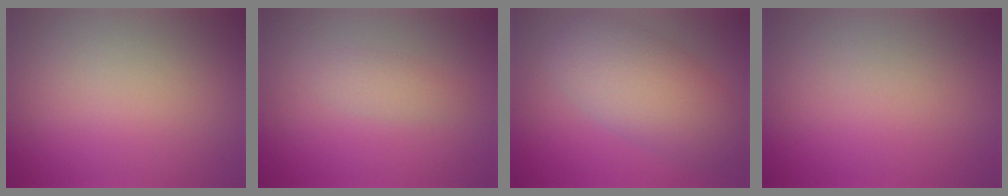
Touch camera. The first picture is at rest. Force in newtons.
{"total": 1.4, "press": 1.4, "slide": 0.1}
{"total": 7.0, "press": 7.0, "slide": 0.2}
{"total": 0.0}